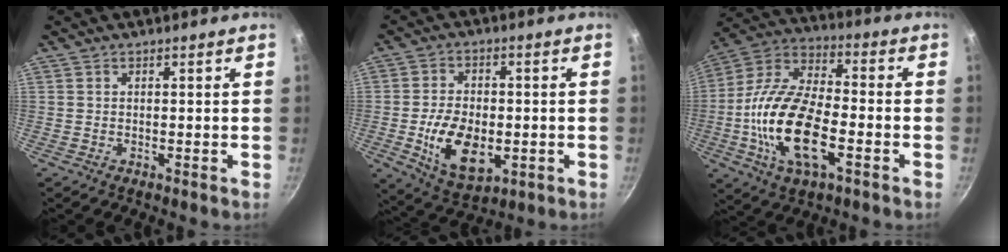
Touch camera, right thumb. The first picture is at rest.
{"total": 12.9, "force": [-2.5, 7.8, 10.0], "torque": [-0.160, 0.000, -0.032]}
{"total": 19.9, "force": [-5.0, 9.3, 16.8], "torque": [-0.317, 0.029, -0.108]}